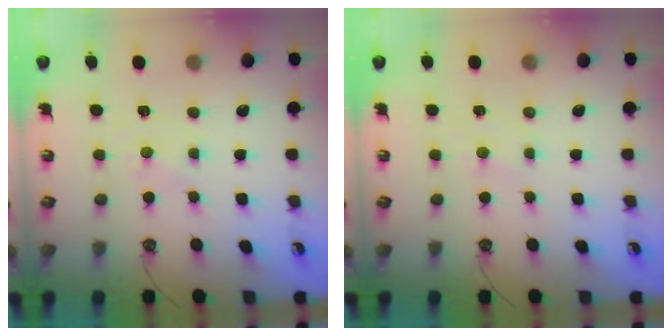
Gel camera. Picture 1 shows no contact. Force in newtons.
{"total": 1.8, "press": 1.7, "slide": 0.3}